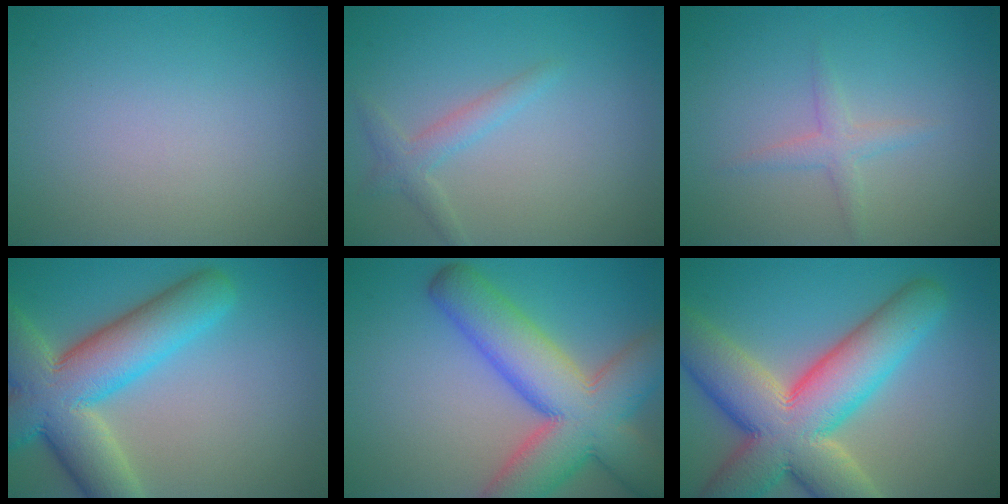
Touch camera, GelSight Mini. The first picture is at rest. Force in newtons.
{"total": 1.9, "press": 1.9, "slide": 0.1}
{"total": 1.6, "press": 1.6, "slide": 0.1}
{"total": 10.9, "press": 10.9, "slide": 0.8}
{"total": 11.5, "press": 11.5, "slide": 0.6}
{"total": 12.9, "press": 12.9, "slide": 0.8}